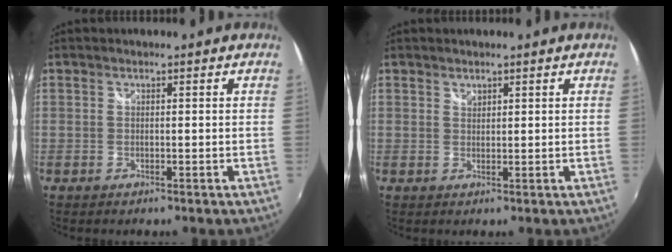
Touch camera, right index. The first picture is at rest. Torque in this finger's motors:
{"motor_torque": [-0.34, -0.05, -0.11, 0.00]}